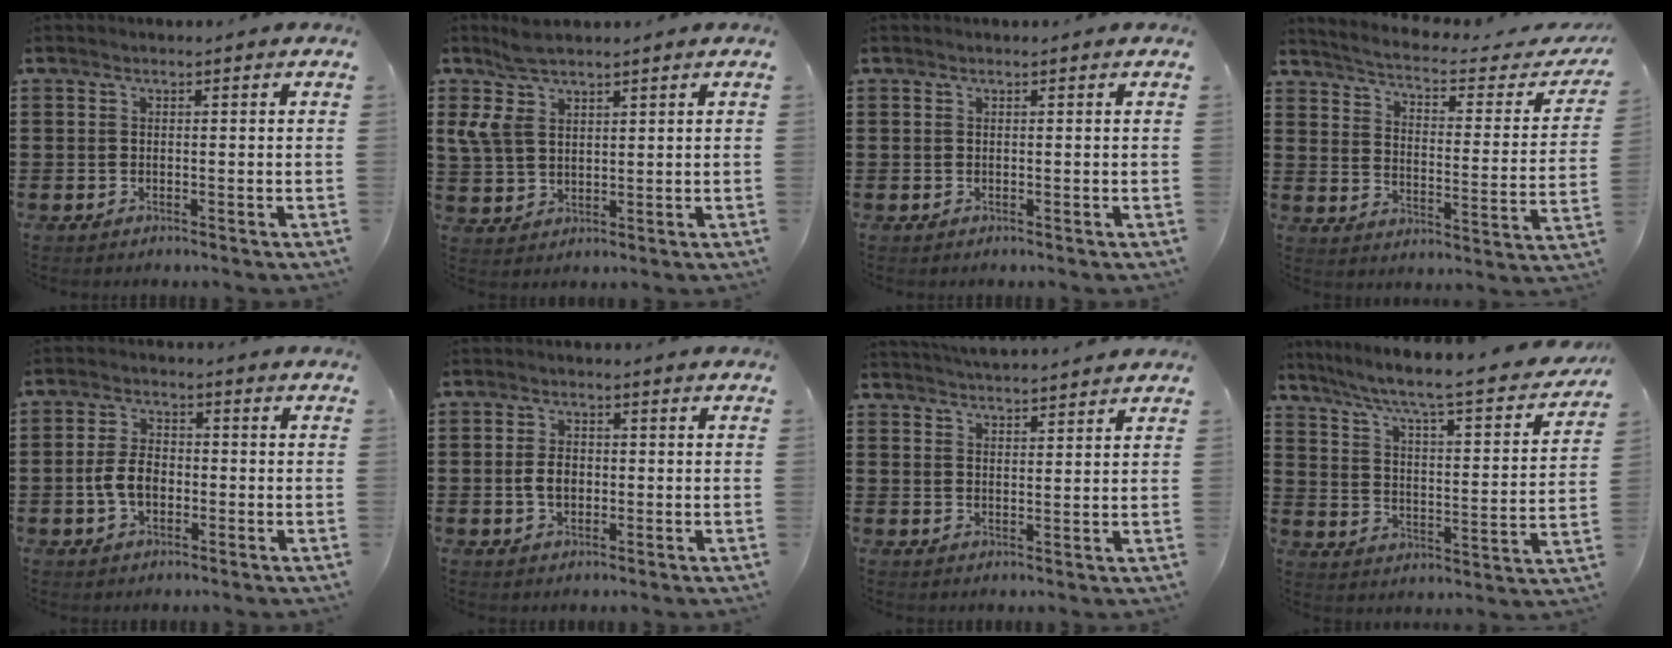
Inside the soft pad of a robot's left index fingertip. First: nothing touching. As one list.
[{"total": 6.2, "force": [4.1, 3.0, 3.6], "torque": [-0.090, -0.001, 0.076]}, {"total": 0.0}, {"total": 2.9, "force": [2.5, 0.0, 1.4], "torque": [-0.048, -0.028, 0.032]}, {"total": 5.3, "force": [-1.1, 3.2, 4.1], "torque": [-0.096, 0.002, -0.026]}, {"total": 3.9, "force": [-0.4, 2.4, 3.0], "torque": [-0.073, 0.001, -0.014]}, {"total": 3.5, "force": [3.4, -0.2, 0.2], "torque": [-0.014, -0.014, 0.063]}, {"total": 5.6, "force": [4.5, 0.0, 3.3], "torque": [-0.087, -0.045, 0.065]}]